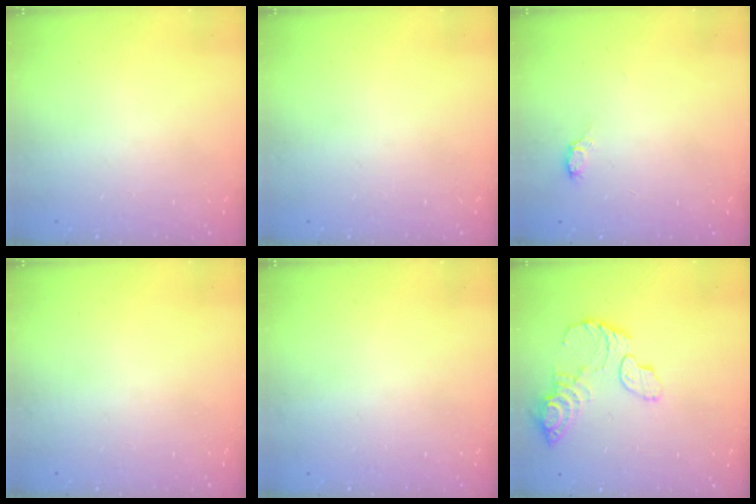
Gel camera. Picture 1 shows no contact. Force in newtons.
{"total": 0.0}
{"total": 3.1, "press": 3.1, "slide": 0.4}
{"total": 0.0}
{"total": 3.6, "press": 1.4, "slide": 3.3}
{"total": 12.2, "press": 12.1, "slide": 1.1}